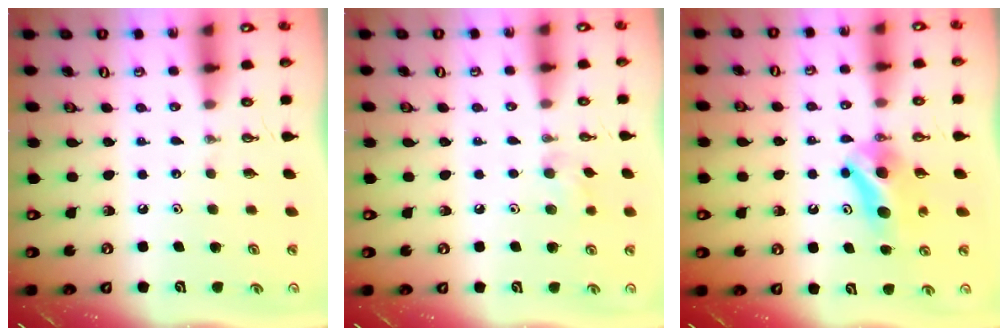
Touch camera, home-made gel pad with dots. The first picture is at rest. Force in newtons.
{"total": 7.3, "press": 7.3, "slide": 0.6}
{"total": 7.8, "press": 5.0, "slide": 6.0}